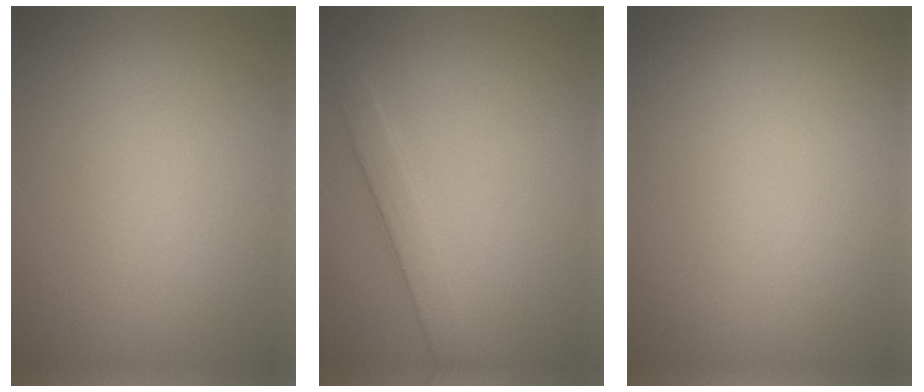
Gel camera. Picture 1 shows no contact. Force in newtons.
{"total": 2.3, "press": 2.3, "slide": 0.1}
{"total": 0.0}